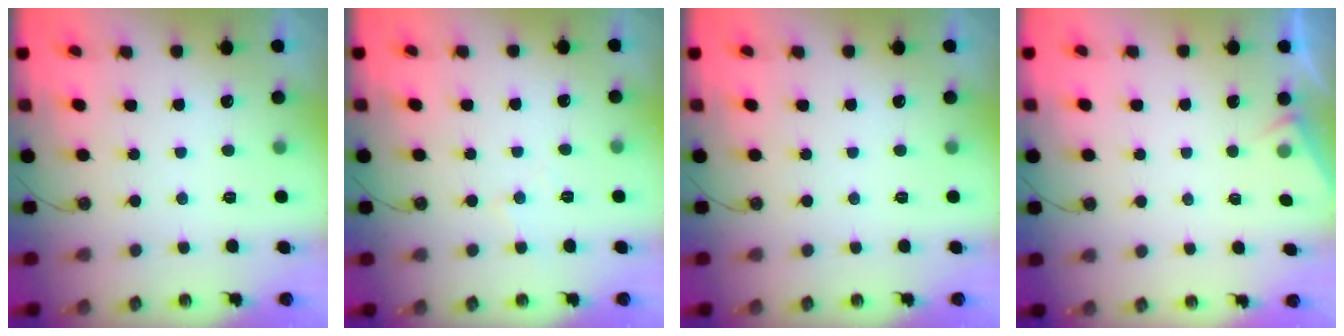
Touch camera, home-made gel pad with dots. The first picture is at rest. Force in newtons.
{"total": 4.2, "press": 4.2, "slide": 0.8}
{"total": 0.0}
{"total": 2.6, "press": 2.6, "slide": 0.4}